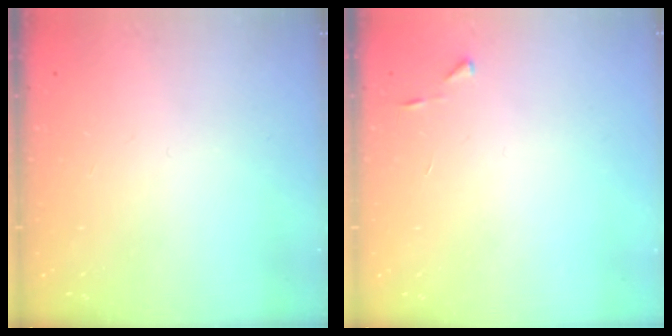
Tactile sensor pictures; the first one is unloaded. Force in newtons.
{"total": 2.7, "press": 2.7, "slide": 0.3}